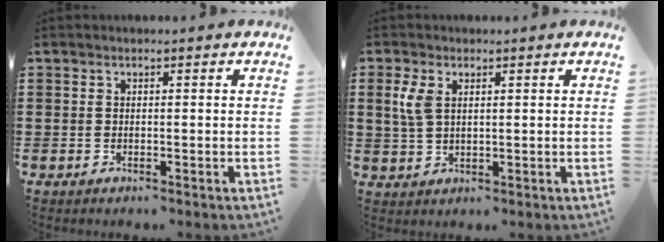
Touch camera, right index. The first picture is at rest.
{"total": 3.8, "force": [1.4, 2.0, 3.0], "torque": [-0.072, 0.004, 0.023]}